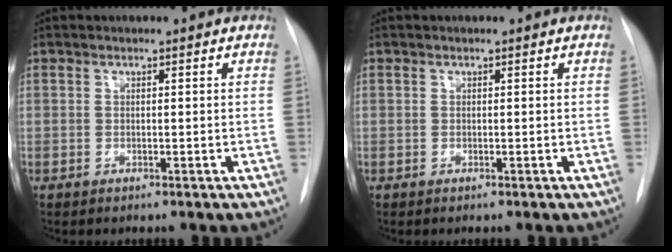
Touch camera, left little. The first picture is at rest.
{"total": 0.0}